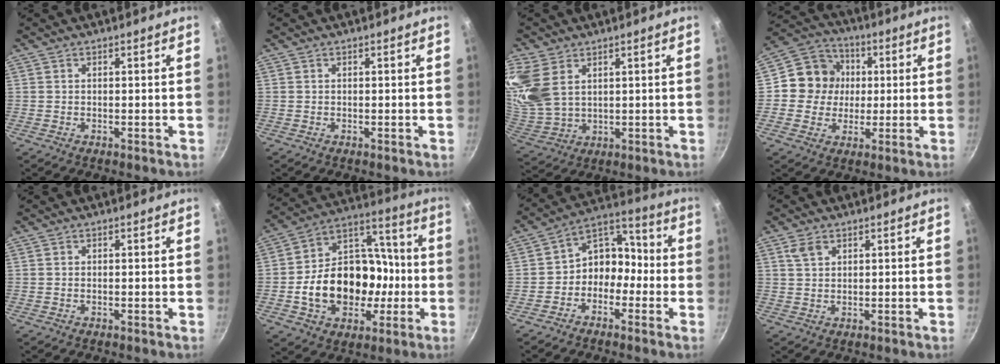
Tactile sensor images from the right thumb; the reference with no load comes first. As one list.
[{"total": 0.0}, {"total": 14.0, "force": [6.0, 9.4, 8.5], "torque": [-0.188, -0.012, 0.135]}, {"total": 10.8, "force": [1.0, 10.2, 3.5], "torque": [-0.022, 0.018, -0.001]}, {"total": 0.0}, {"total": 21.9, "force": [-3.9, 16.5, 13.9], "torque": [-0.193, 0.059, -0.057]}, {"total": 9.4, "force": [-2.6, 7.5, 5.1], "torque": [-0.031, 0.062, -0.063]}, {"total": 2.8, "force": [1.5, 1.8, 1.6], "torque": [-0.022, -0.003, 0.030]}]